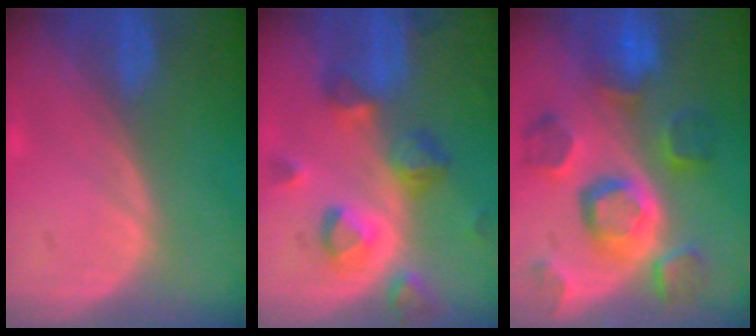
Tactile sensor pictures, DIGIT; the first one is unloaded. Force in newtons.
{"total": 7.7, "press": 7.5, "slide": 1.8}
{"total": 11.3, "press": 10.0, "slide": 5.3}